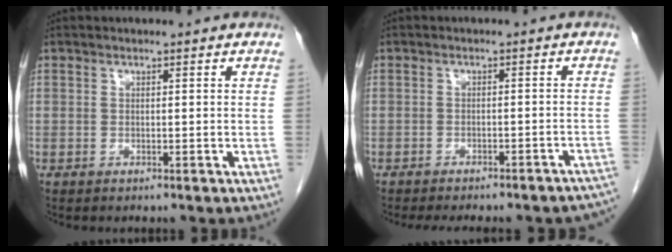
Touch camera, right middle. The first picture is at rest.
{"total": 15.7, "force": [-14.2, 3.4, 5.8], "torque": [-0.072, 0.007, -0.153]}